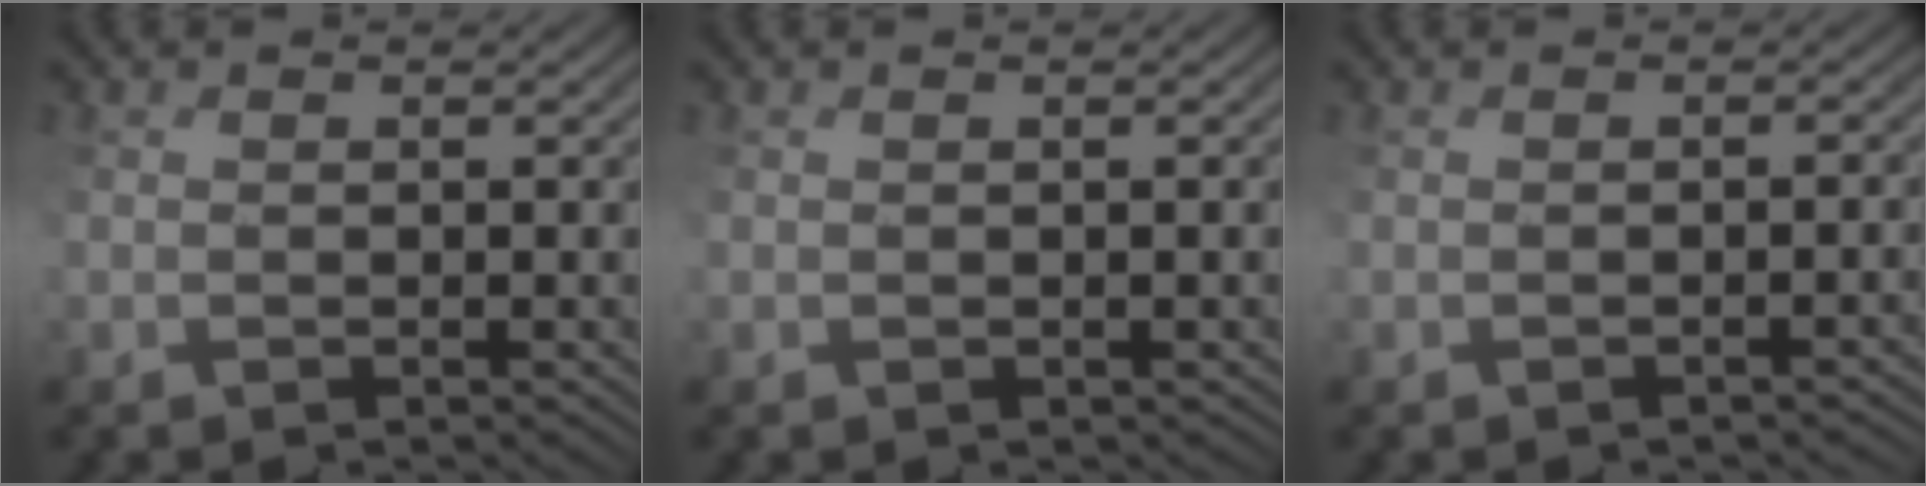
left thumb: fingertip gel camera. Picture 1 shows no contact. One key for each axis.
{"total": 0.7, "fx": -0.3, "fy": 0.6, "fz": 0.3, "tx": -0.004, "ty": -0.002, "tz": 0.001}
{"total": 2.6, "fx": -1.9, "fy": 0.5, "fz": 1.6, "tx": -0.012, "ty": 0.002, "tz": -0.003}